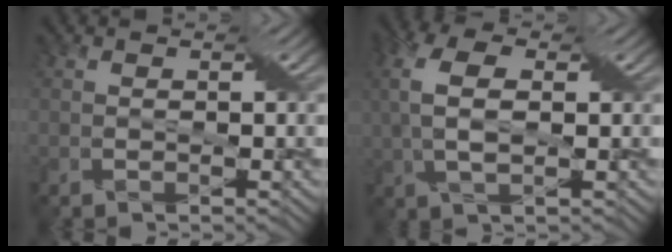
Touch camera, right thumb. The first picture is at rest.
{"total": 6.5, "force": [1.0, 3.2, 5.5], "torque": [-0.138, 0.013, 0.014]}